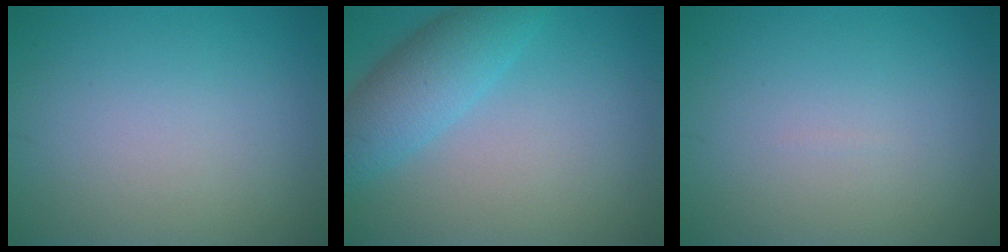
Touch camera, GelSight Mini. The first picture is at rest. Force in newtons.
{"total": 4.9, "press": 4.9, "slide": 0.1}
{"total": 0.0}